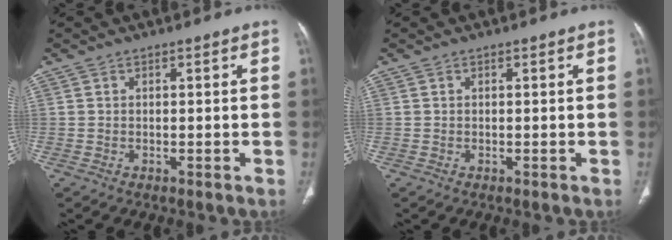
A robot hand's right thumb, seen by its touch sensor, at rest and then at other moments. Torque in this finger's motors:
{"motor_torque": [-0.12, 0.01, 0.09, -0.05, 0.00]}